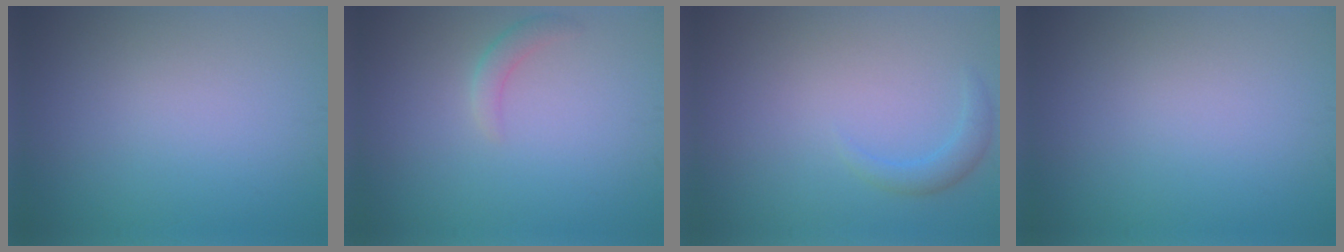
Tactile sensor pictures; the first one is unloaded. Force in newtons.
{"total": 1.6, "press": 1.6, "slide": 0.0}
{"total": 1.6, "press": 1.6, "slide": 0.1}
{"total": 0.0}